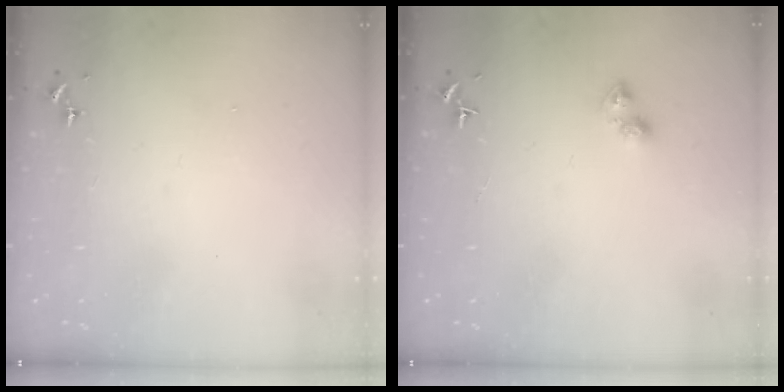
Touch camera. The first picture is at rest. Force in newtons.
{"total": 3.5, "press": 3.4, "slide": 0.5}